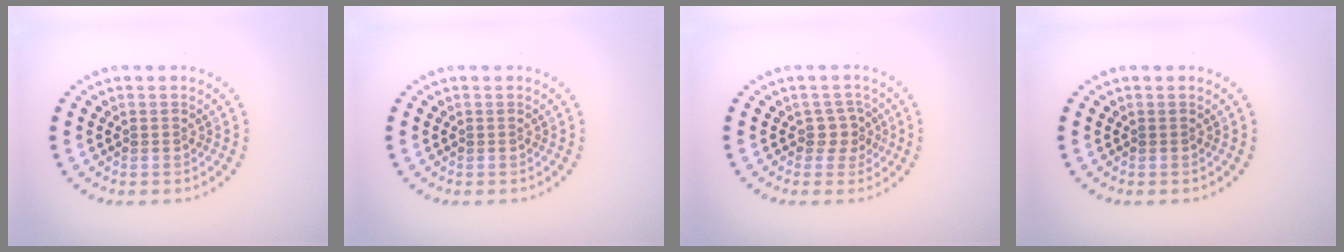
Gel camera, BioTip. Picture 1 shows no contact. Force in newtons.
{"total": 0.0}
{"total": 1.8, "press": 1.5, "slide": 1.0}
{"total": 0.0}